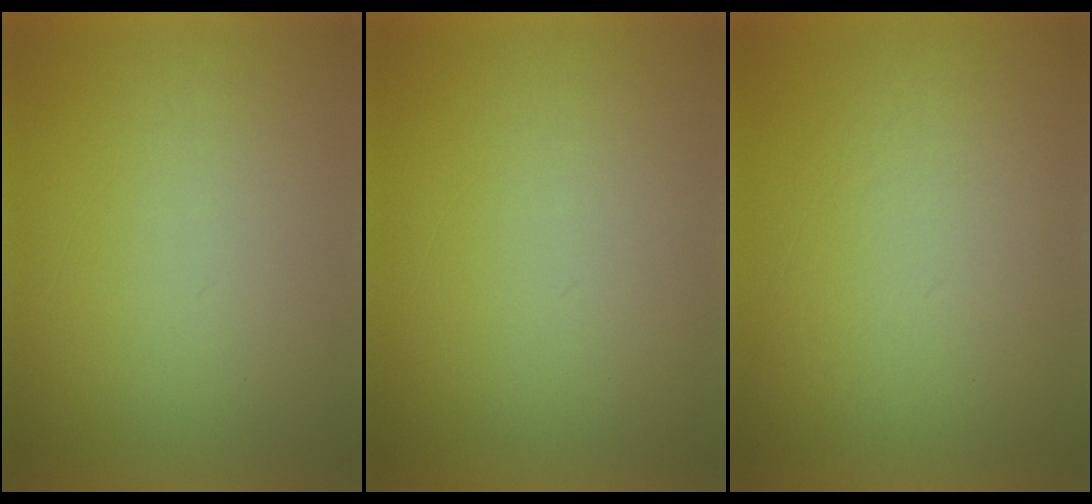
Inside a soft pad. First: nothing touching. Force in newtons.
{"total": 1.1}
{"total": 3.8}